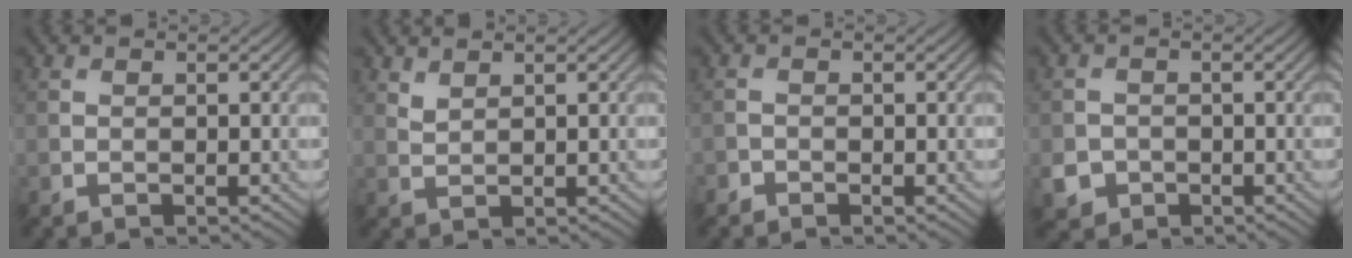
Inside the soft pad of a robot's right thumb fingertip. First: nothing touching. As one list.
[{"total": 1.4, "force": [1.2, 0.4, 0.5], "torque": [-0.021, -0.002, 0.031]}, {"total": 0.9, "force": [-0.8, 0.5, 0.0], "torque": [0.001, -0.001, -0.017]}, {"total": 3.1, "force": [-1.3, 2.6, 0.9], "torque": [-0.024, -0.010, -0.027]}]